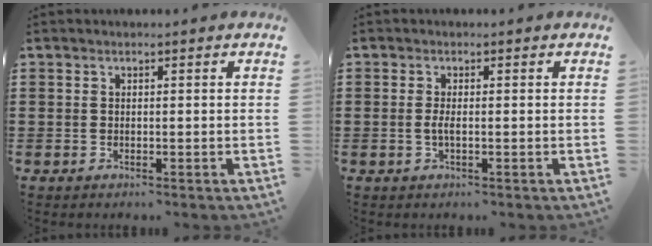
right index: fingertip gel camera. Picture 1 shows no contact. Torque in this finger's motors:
{"motor_torque": [0.79, -0.17, 0.13, 0.06]}